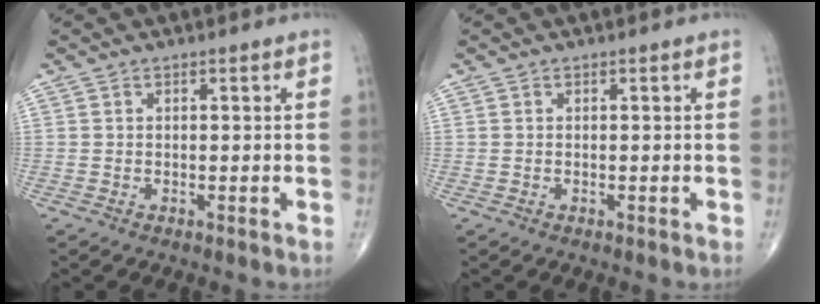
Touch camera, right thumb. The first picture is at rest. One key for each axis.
{"total": 0.0}